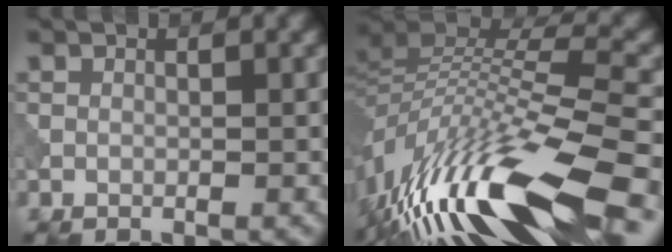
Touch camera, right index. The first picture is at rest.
{"total": 14.5, "force": [-7.5, 4.8, 11.4], "torque": [-0.235, 0.022, -0.141]}